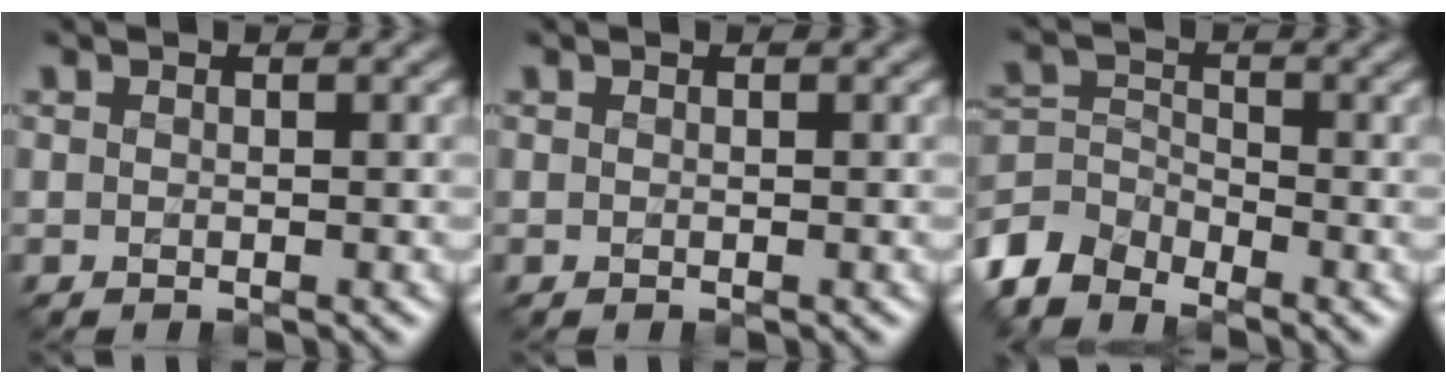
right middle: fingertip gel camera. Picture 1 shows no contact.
{"total": 0.0}
{"total": 4.6, "force": [-3.9, 2.2, 1.4], "torque": [-0.032, -0.003, -0.091]}